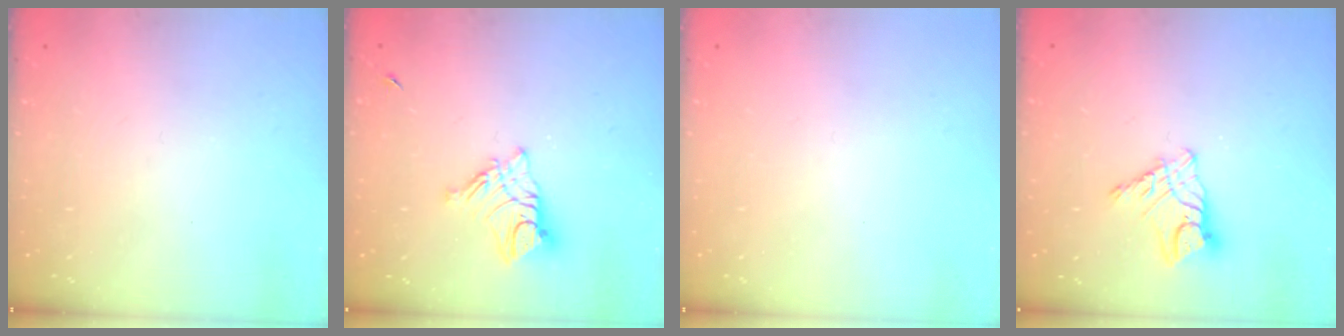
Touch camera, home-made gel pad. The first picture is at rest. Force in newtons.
{"total": 9.1, "press": 9.0, "slide": 0.8}
{"total": 0.0}
{"total": 10.4, "press": 10.3, "slide": 0.9}